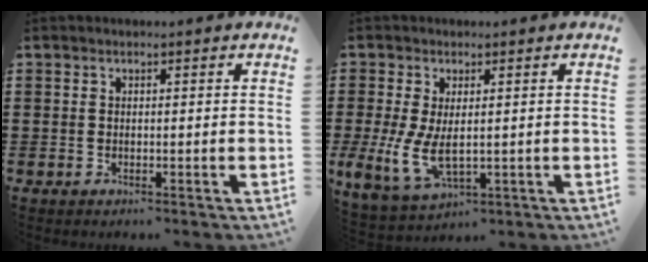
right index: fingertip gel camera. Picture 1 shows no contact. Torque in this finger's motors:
{"motor_torque": [2.14, 0.00, 0.47, 0.21]}